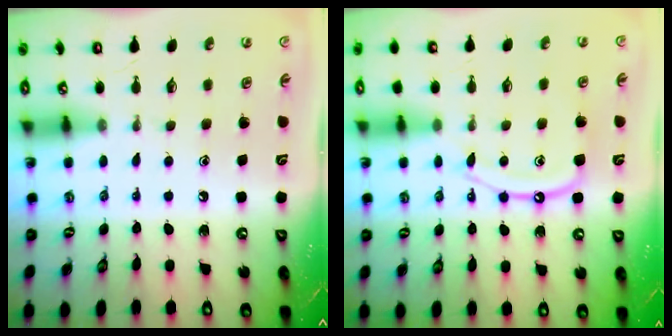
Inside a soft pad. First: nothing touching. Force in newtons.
{"total": 11.4, "press": 11.4, "slide": 1.2}